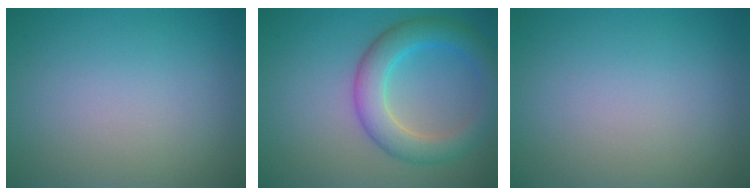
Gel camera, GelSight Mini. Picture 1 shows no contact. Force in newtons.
{"total": 5.2, "press": 5.2, "slide": 0.4}
{"total": 0.0}